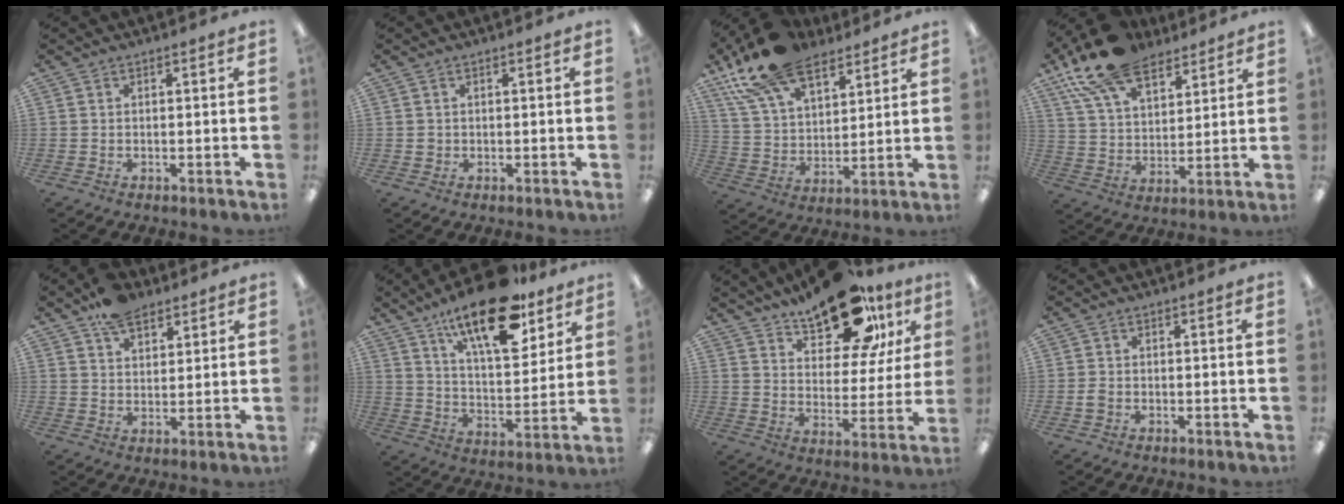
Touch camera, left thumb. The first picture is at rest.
{"total": 1.0, "force": [0.2, 0.9, 0.4], "torque": [-0.010, 0.005, 0.003]}
{"total": 19.0, "force": [13.2, 9.3, 10.0], "torque": [-0.194, -0.055, 0.241]}
{"total": 17.7, "force": [12.4, 8.7, 9.2], "torque": [-0.178, -0.051, 0.227]}
{"total": 7.6, "force": [5.8, 3.8, 3.1], "torque": [-0.053, -0.026, 0.107]}
{"total": 20.5, "force": [14.2, 7.6, 12.7], "torque": [-0.197, -0.080, 0.234]}
{"total": 20.0, "force": [14.5, 8.7, 10.8], "torque": [-0.160, -0.082, 0.245]}
{"total": 1.5, "force": [-0.4, 1.0, 1.0], "torque": [-0.018, 0.003, -0.007]}